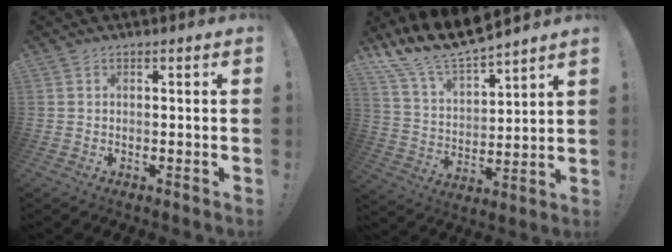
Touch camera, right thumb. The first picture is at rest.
{"total": 14.0, "force": [12.9, 3.1, 4.6], "torque": [-0.119, -0.102, 0.237]}